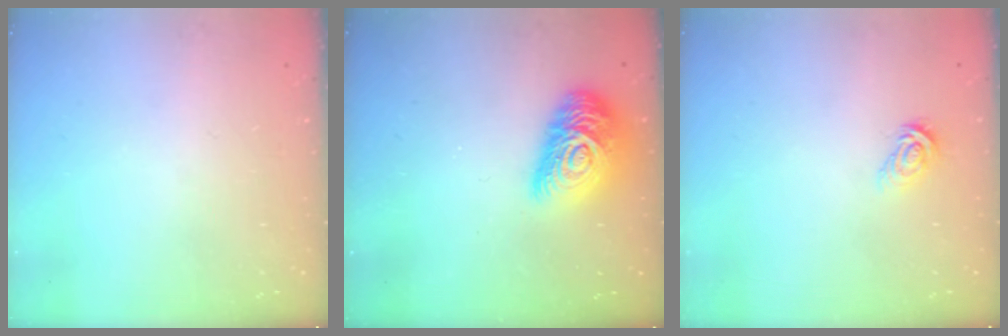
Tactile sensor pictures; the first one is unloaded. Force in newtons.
{"total": 16.4, "press": 16.4, "slide": 0.9}
{"total": 5.8, "press": 5.8, "slide": 0.1}